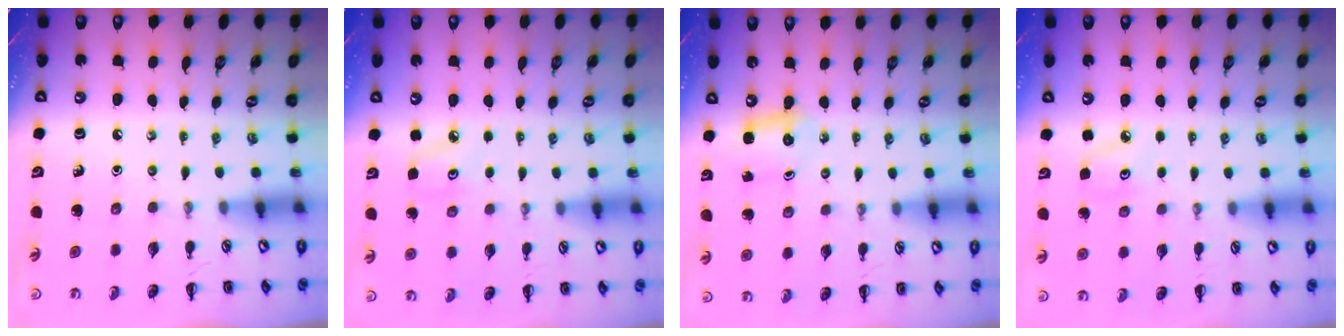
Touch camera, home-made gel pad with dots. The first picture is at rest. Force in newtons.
{"total": 5.2, "press": 5.0, "slide": 1.3}
{"total": 3.2, "press": 3.1, "slide": 0.7}
{"total": 5.2, "press": 5.0, "slide": 1.3}